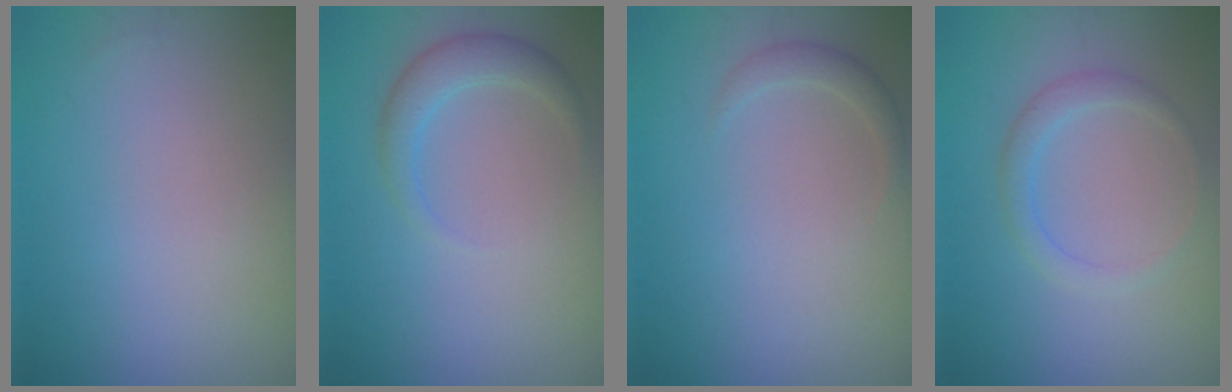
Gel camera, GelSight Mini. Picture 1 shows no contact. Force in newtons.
{"total": 2.4, "press": 2.4, "slide": 0.1}
{"total": 1.2, "press": 1.2, "slide": 0.1}
{"total": 1.8, "press": 1.8, "slide": 0.1}